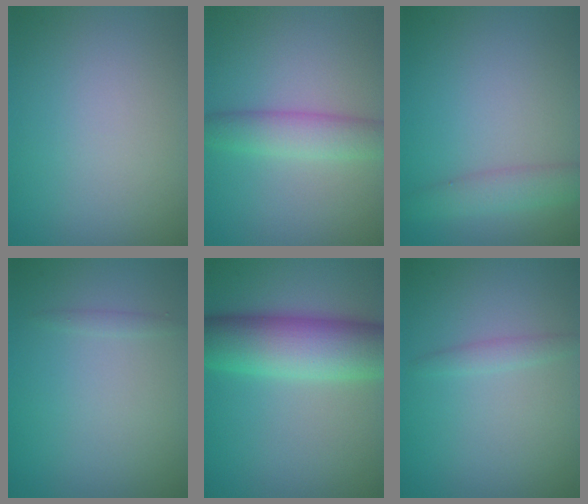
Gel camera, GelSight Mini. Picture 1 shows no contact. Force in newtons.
{"total": 3.6, "press": 3.6, "slide": 0.1}
{"total": 2.5, "press": 2.5, "slide": 0.1}
{"total": 0.5, "press": 0.5, "slide": 0.0}
{"total": 9.0, "press": 9.0, "slide": 0.2}
{"total": 1.2, "press": 1.2, "slide": 0.0}